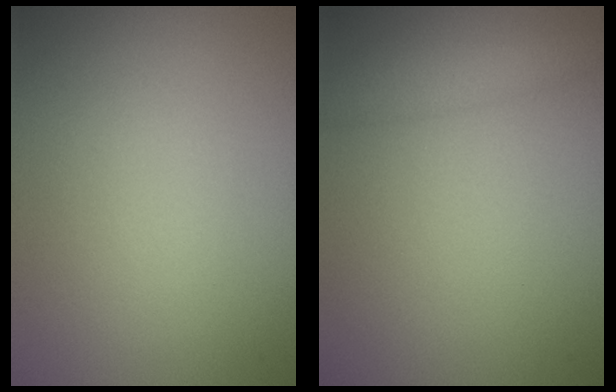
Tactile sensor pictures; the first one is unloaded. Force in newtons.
{"total": 1.7, "press": 1.7, "slide": 0.1}